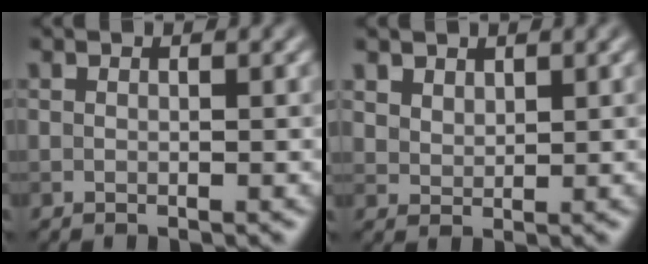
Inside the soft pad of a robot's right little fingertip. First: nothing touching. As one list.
[{"total": 2.2, "force": [1.7, 1.3, 0.6], "torque": [-0.022, -0.010, 0.045]}]